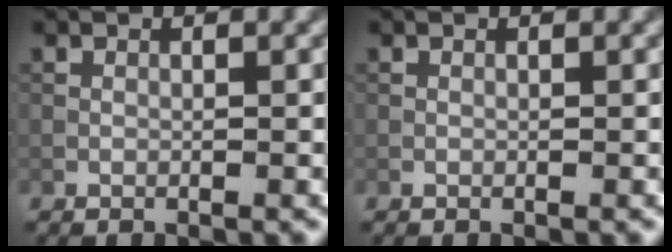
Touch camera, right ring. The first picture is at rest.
{"total": 0.0}